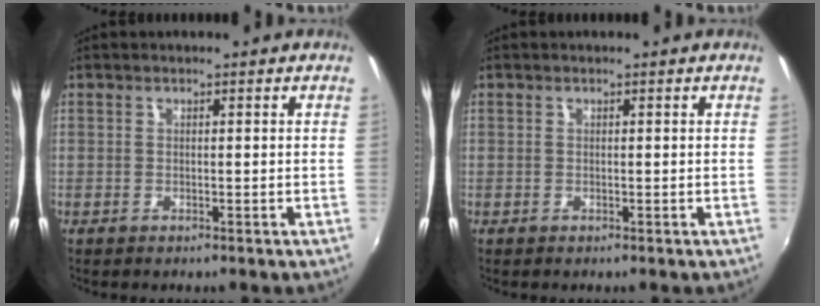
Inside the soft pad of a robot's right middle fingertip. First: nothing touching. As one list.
[{"total": 0.0}]